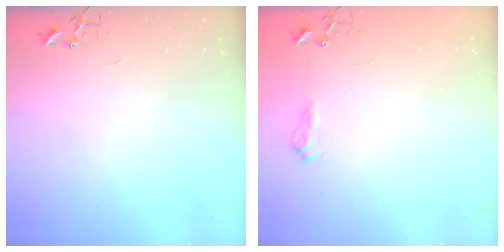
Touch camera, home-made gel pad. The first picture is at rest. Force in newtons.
{"total": 8.8, "press": 8.8, "slide": 0.8}